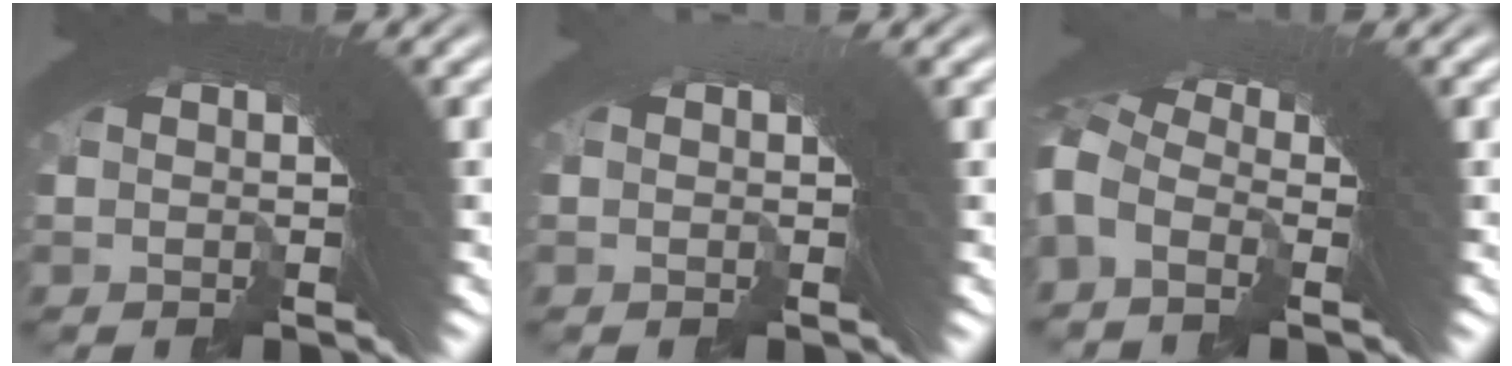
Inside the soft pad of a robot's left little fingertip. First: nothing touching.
{"total": 0.0}
{"total": 2.5, "force": [-0.5, 1.8, 1.7], "torque": [-0.026, 0.017, -0.020]}